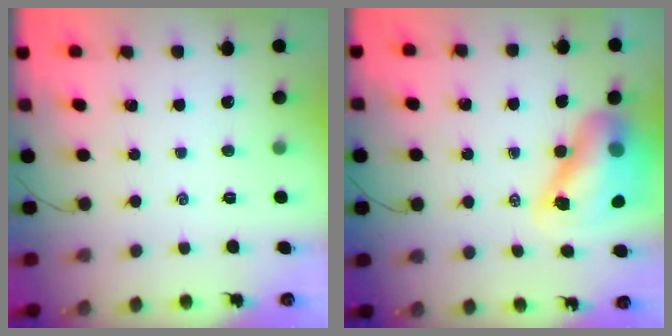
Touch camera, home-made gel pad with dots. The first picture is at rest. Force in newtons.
{"total": 12.8, "press": 12.4, "slide": 3.4}